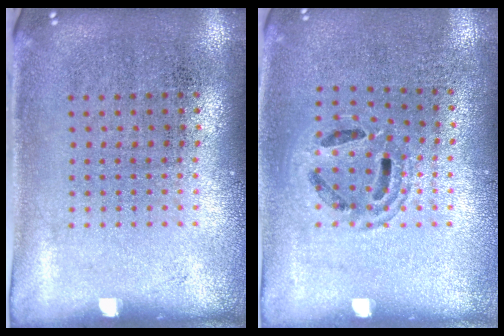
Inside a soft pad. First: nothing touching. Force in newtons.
{"total": 1.1, "press": 1.1, "slide": 0.3}